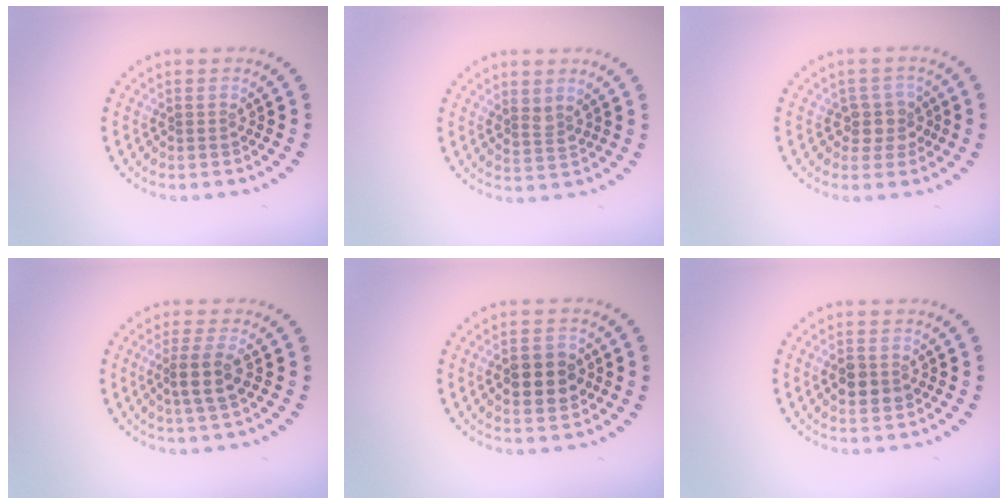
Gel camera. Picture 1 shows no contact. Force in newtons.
{"total": 1.4, "press": 1.2, "slide": 0.8}
{"total": 2.4, "press": 2.0, "slide": 1.2}
{"total": 2.9, "press": 2.7, "slide": 1.1}
{"total": 4.5, "press": 4.5, "slide": 0.2}
{"total": 2.4, "press": 2.4, "slide": 0.2}